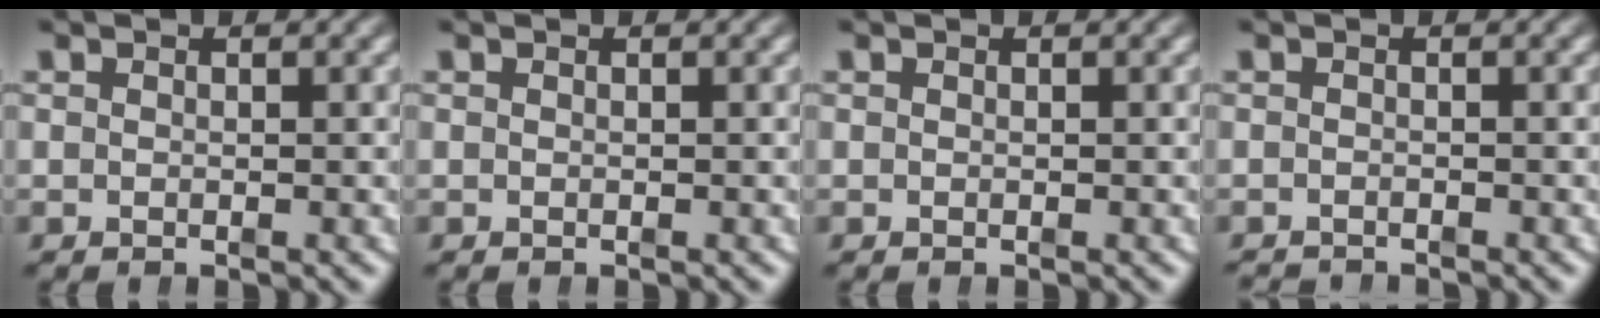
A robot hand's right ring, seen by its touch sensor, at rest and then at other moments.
{"total": 0.0}
{"total": 0.0}
{"total": 1.4, "force": [-1.4, -0.2, -0.2], "torque": [0.001, -0.012, -0.019]}